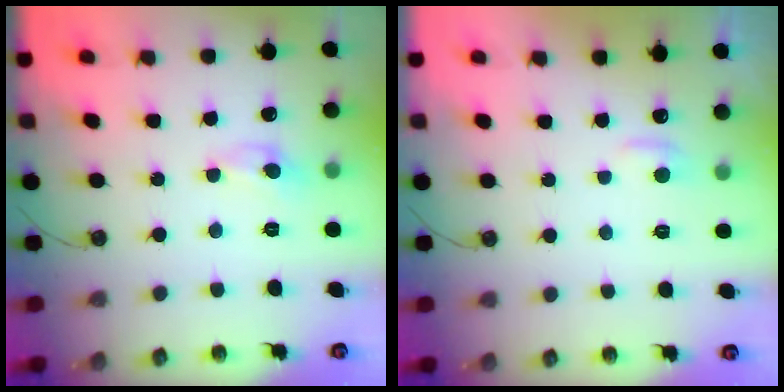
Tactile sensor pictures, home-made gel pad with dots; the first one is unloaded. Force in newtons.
{"total": 0.9, "press": 0.7, "slide": 0.6}